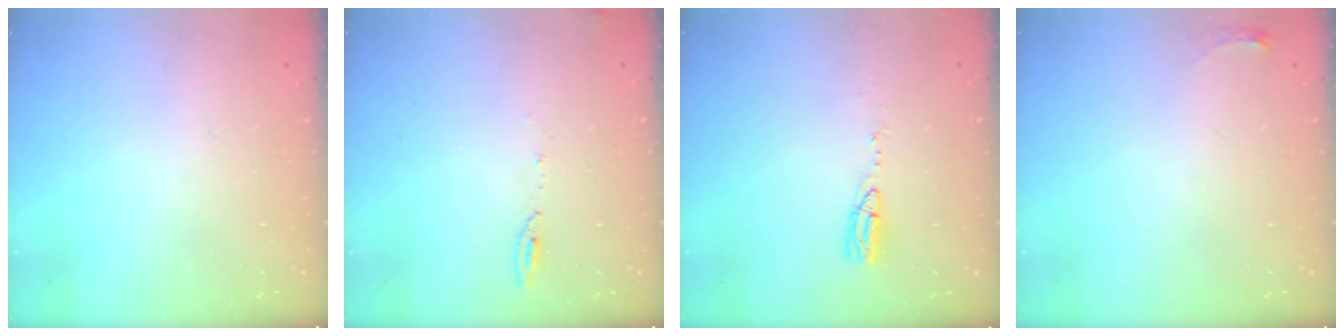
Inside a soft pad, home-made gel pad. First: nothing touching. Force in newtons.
{"total": 5.5, "press": 5.4, "slide": 1.1}
{"total": 6.2, "press": 5.8, "slide": 2.2}
{"total": 3.3, "press": 3.3, "slide": 0.5}